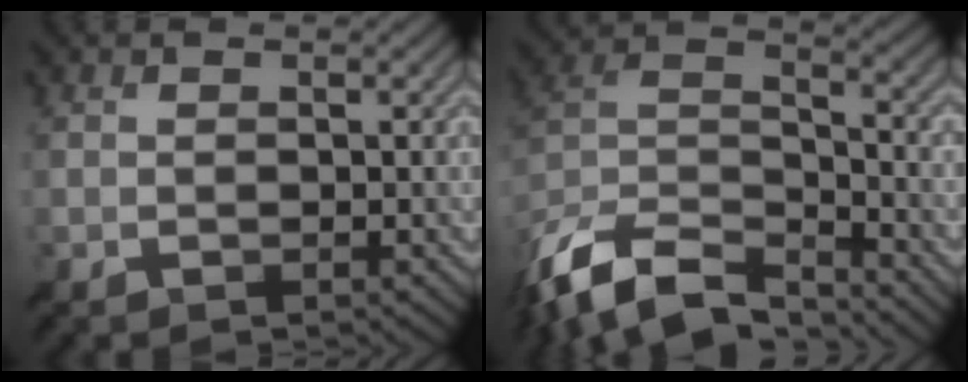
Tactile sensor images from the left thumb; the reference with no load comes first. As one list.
[{"total": 14.0, "force": [-10.9, 4.9, 7.3], "torque": [-0.175, -0.009, -0.202]}]